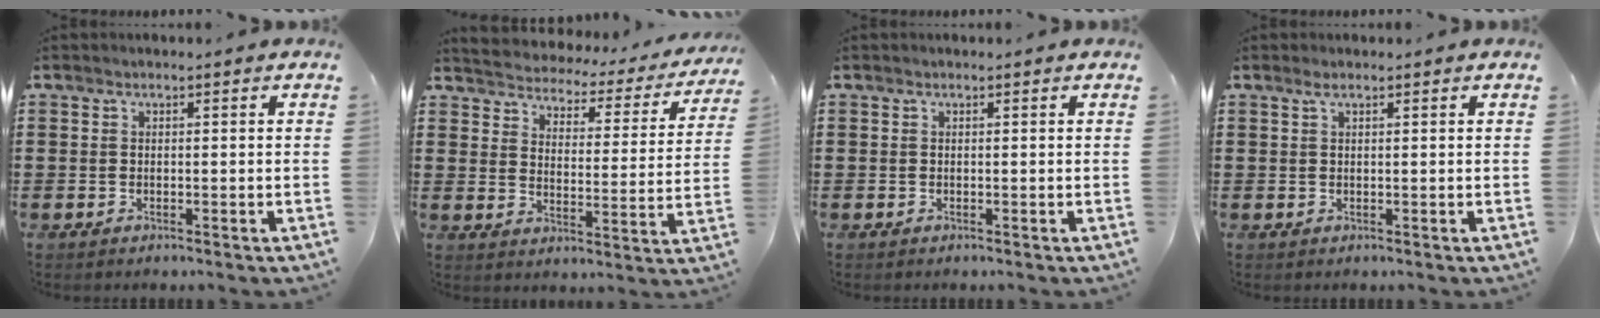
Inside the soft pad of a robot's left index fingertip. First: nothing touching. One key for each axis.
{"total": 2.3, "fx": 2.3, "fy": 0.2, "fz": -0.2, "tx": -0.018, "ty": -0.028, "tz": 0.028}
{"total": 0.0}
{"total": 1.0, "fx": 0.6, "fy": 0.1, "fz": 0.8, "tx": -0.017, "ty": 0.002, "tz": 0.011}